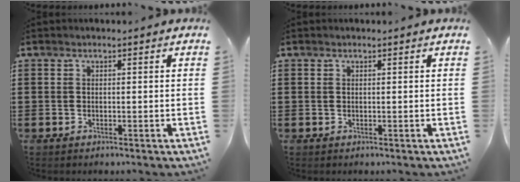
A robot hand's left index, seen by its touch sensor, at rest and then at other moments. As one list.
[{"total": 0.0}]